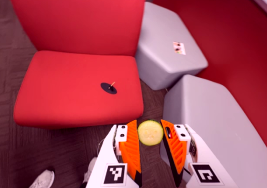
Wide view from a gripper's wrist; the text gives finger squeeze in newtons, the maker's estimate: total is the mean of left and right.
{"total": 8.6, "left": 8.9, "right": 8.4}